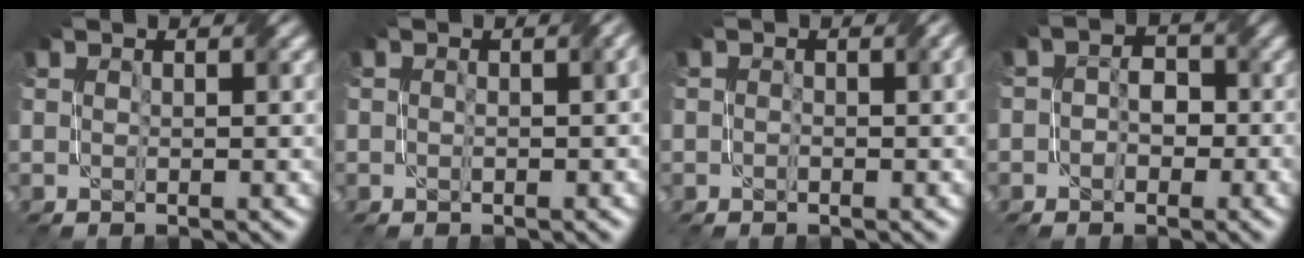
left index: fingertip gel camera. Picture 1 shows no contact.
{"total": 1.8, "force": [-0.5, 0.6, 1.6], "torque": [-0.018, -0.005, -0.003]}
{"total": 2.0, "force": [-0.4, 1.0, 1.7], "torque": [-0.019, -0.004, -0.005]}
{"total": 3.1, "force": [-1.1, 2.4, 1.6], "torque": [-0.004, 0.003, -0.024]}